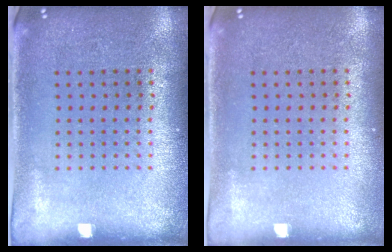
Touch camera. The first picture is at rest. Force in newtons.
{"total": 0.0}